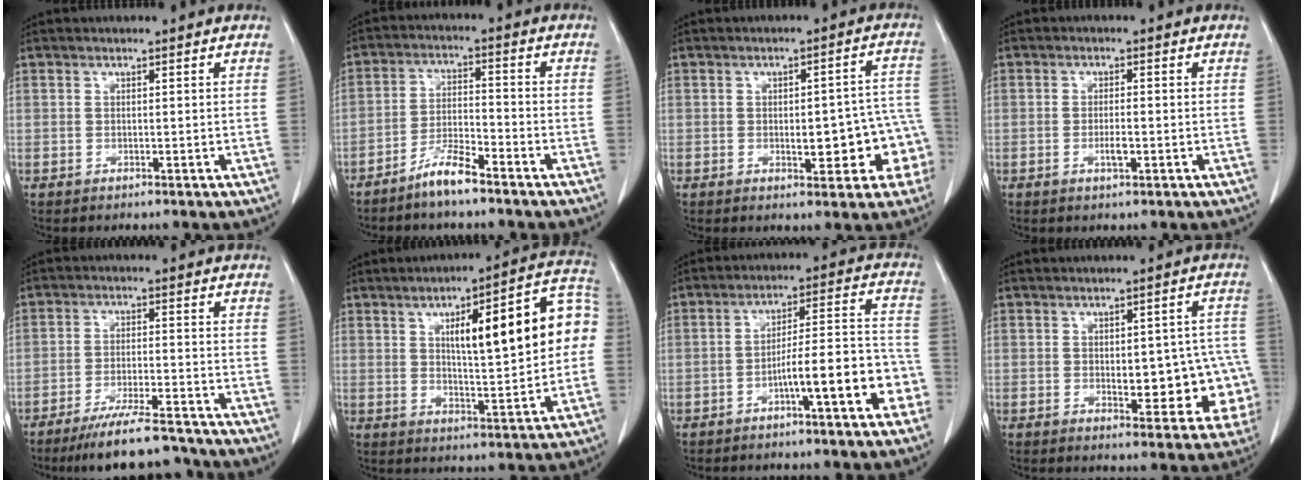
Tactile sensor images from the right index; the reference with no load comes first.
{"total": 6.1, "force": [-4.8, 0.8, 3.6], "torque": [-0.073, -0.003, -0.094]}
{"total": 9.9, "force": [-2.4, 3.7, 8.9], "torque": [-0.093, 0.032, -0.024]}
{"total": 2.4, "force": [-0.8, 0.5, 2.2], "torque": [-0.045, -0.001, -0.011]}
{"total": 11.7, "force": [-10.5, 1.4, 5.1], "torque": [-0.078, -0.003, -0.164]}
{"total": 17.4, "force": [3.0, 3.5, 16.8], "torque": [-0.228, 0.038, 0.045]}
{"total": 11.6, "force": [-4.9, 1.5, 10.4], "torque": [-0.144, 0.036, -0.069]}
{"total": 11.6, "force": [-2.0, 5.2, 10.1], "torque": [-0.107, 0.023, -0.013]}